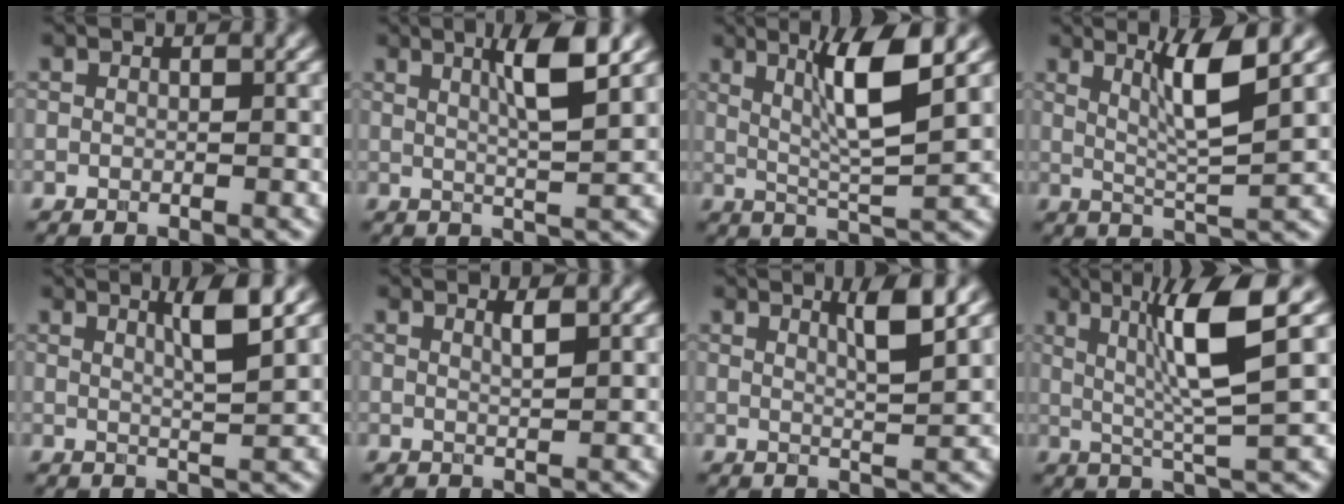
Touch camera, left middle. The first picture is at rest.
{"total": 4.9, "force": [2.0, 0.7, 4.4], "torque": [-0.069, 0.001, 0.033]}
{"total": 6.6, "force": [2.4, 1.0, 6.0], "torque": [-0.100, -0.003, 0.044]}
{"total": 5.1, "force": [2.1, 0.7, 4.6], "torque": [-0.079, -0.007, 0.041]}
{"total": 3.7, "force": [1.7, 0.5, 3.2], "torque": [-0.042, 0.001, 0.028]}
{"total": 1.3, "force": [0.8, 0.3, 1.0], "torque": [-0.009, 0.002, 0.009]}
{"total": 3.4, "force": [1.7, 0.5, 2.9], "torque": [-0.036, -0.001, 0.028]}
{"total": 7.3, "force": [2.1, 0.9, 6.9], "torque": [-0.125, 0.002, 0.039]}